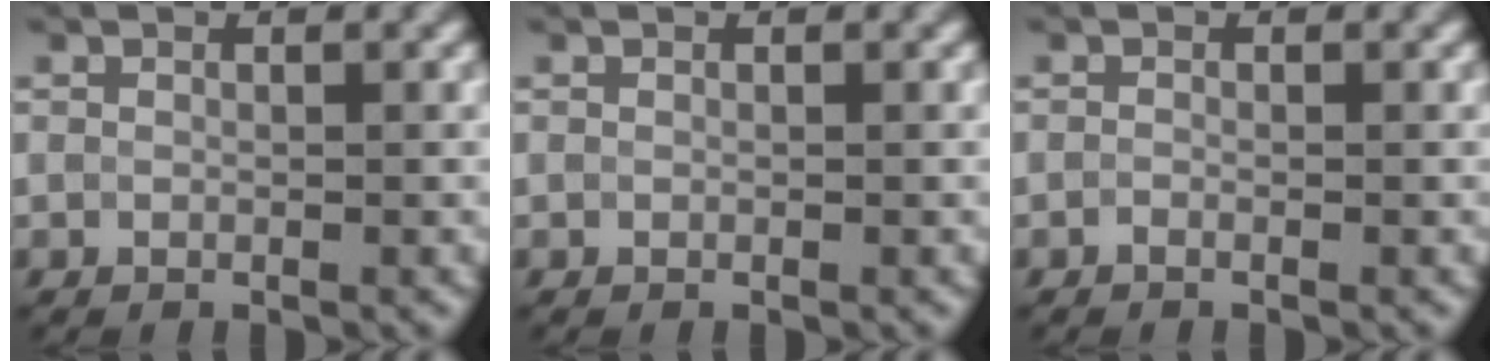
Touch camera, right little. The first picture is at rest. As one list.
[{"total": 0.0}, {"total": 0.7, "force": [-0.7, -0.1, -0.3], "torque": [0.001, -0.002, -0.013]}]